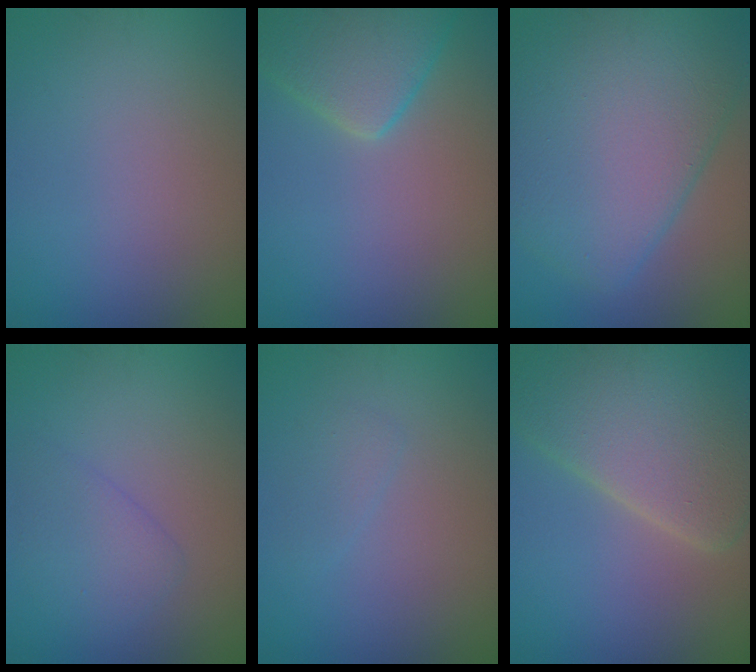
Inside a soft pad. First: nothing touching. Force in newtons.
{"total": 5.2, "press": 5.2, "slide": 0.4}
{"total": 11.3, "press": 11.3, "slide": 0.3}
{"total": 2.5, "press": 2.4, "slide": 0.2}
{"total": 1.1, "press": 1.1, "slide": 0.1}
{"total": 9.8, "press": 9.8, "slide": 1.0}